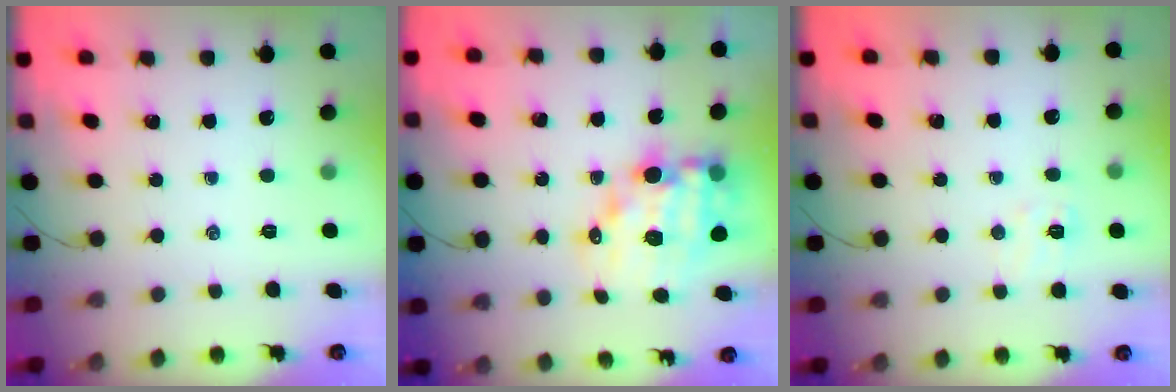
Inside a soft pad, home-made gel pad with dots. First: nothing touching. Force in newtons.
{"total": 13.6, "press": 13.1, "slide": 3.6}
{"total": 5.9, "press": 5.7, "slide": 1.5}